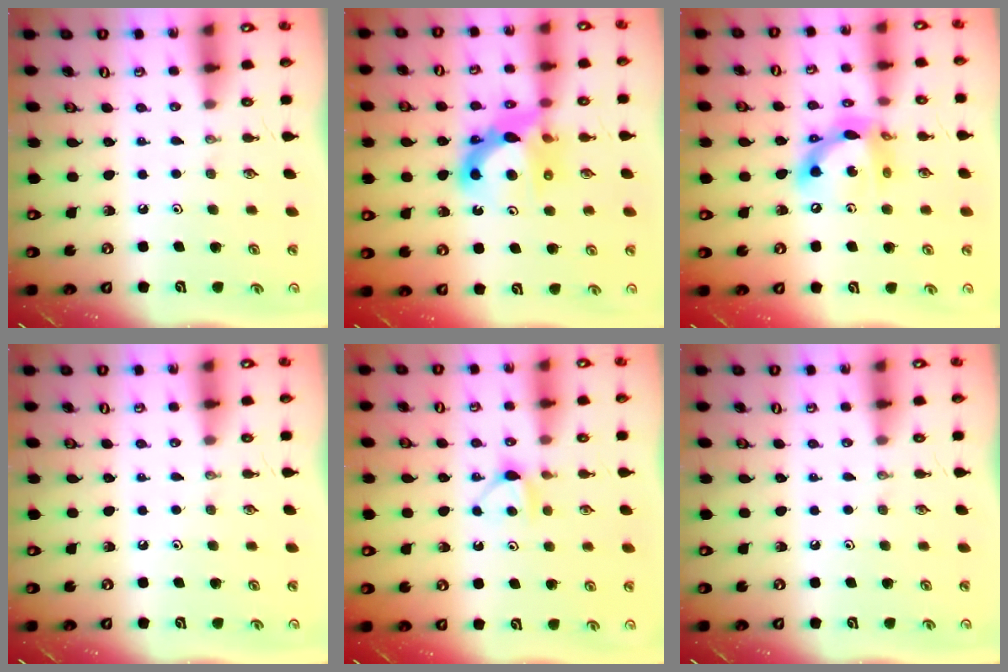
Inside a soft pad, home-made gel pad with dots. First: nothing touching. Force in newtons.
{"total": 11.5, "press": 11.4, "slide": 1.0}
{"total": 14.9, "press": 14.8, "slide": 1.2}
{"total": 0.0}
{"total": 5.3, "press": 5.3, "slide": 0.4}
{"total": 0.0}